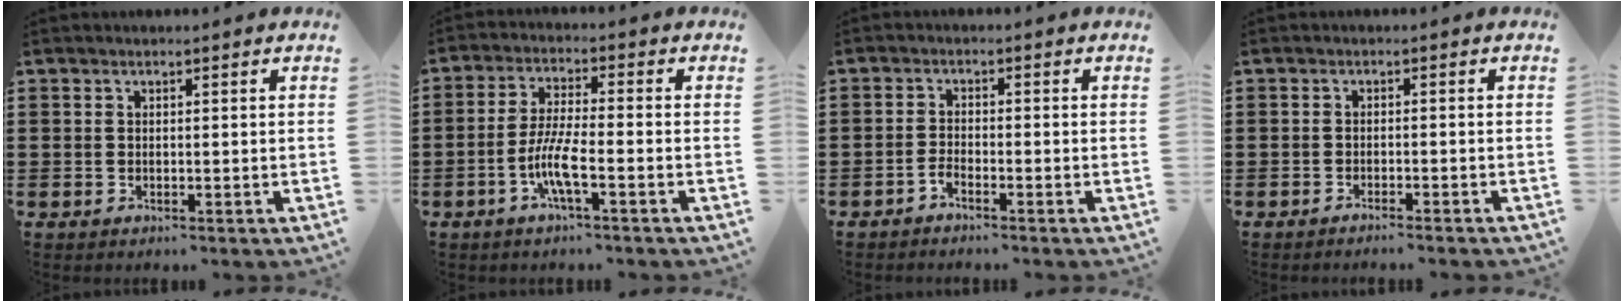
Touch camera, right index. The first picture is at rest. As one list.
[{"total": 6.4, "force": [-2.9, 0.9, 5.7], "torque": [-0.128, -0.013, -0.062]}, {"total": 1.7, "force": [-1.5, 0.0, 0.6], "torque": [-0.015, -0.002, -0.029]}, {"total": 1.5, "force": [-1.4, -0.4, 0.2], "torque": [-0.004, 0.001, -0.028]}]